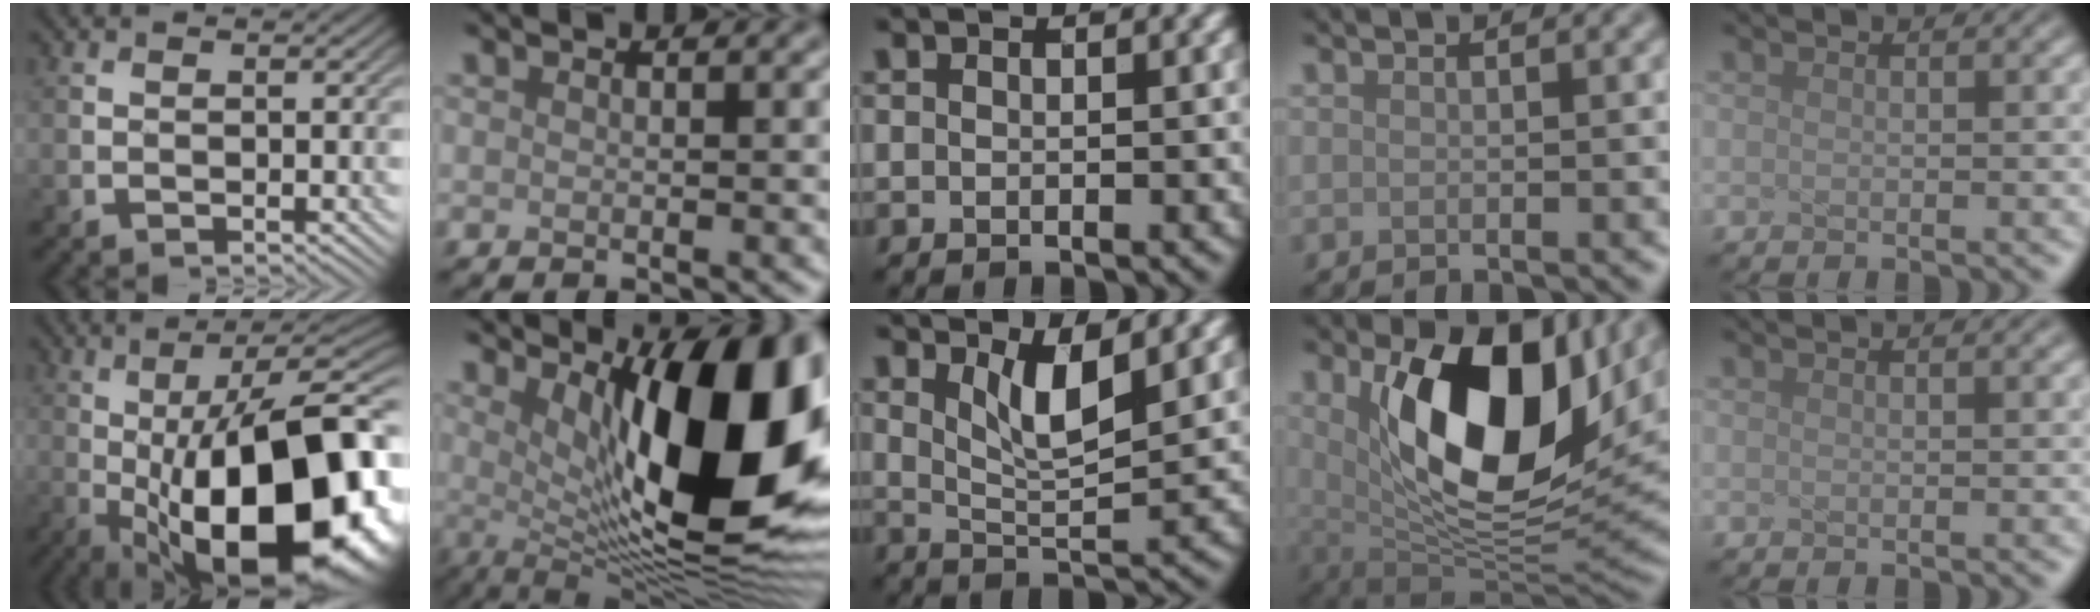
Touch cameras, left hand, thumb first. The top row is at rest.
{"thumb": {"total": 22.4, "force": [-4.1, 8.9, 20.2], "torque": [-0.280, 0.015, -0.072]}, "index": {"total": 14.8, "force": [2.7, 5.0, 13.7], "torque": [-0.170, -0.009, 0.045]}, "middle": {"total": 4.2, "force": [2.0, 1.1, 3.6], "torque": [-0.071, -0.013, 0.040]}, "ring": {"total": 14.0, "force": [3.4, 7.1, 11.6], "torque": [-0.176, -0.024, 0.063]}, "little": {"total": 0.7, "force": [0.5, 0.3, 0.5], "torque": [-0.002, 0.001, 0.003]}}